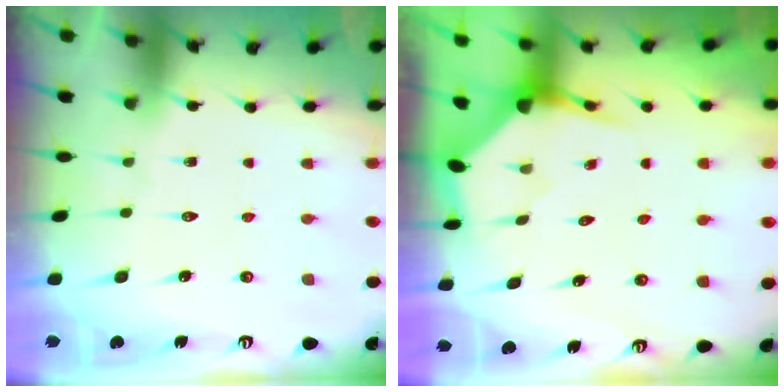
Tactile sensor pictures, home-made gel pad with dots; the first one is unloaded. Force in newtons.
{"total": 4.0, "press": 3.9, "slide": 0.4}